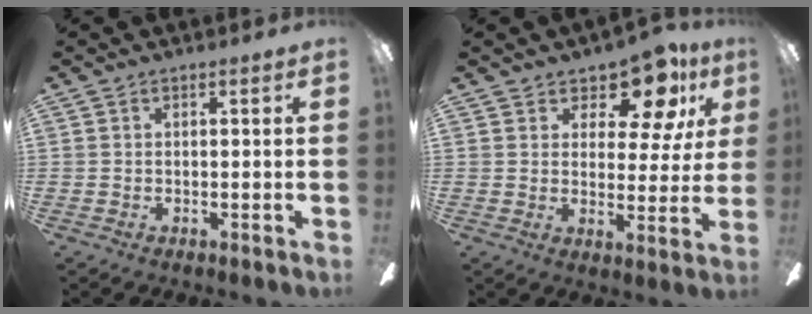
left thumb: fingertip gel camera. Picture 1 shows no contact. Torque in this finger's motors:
{"motor_torque": [0.26, 0.34, -0.38, 0.09, 0.00]}